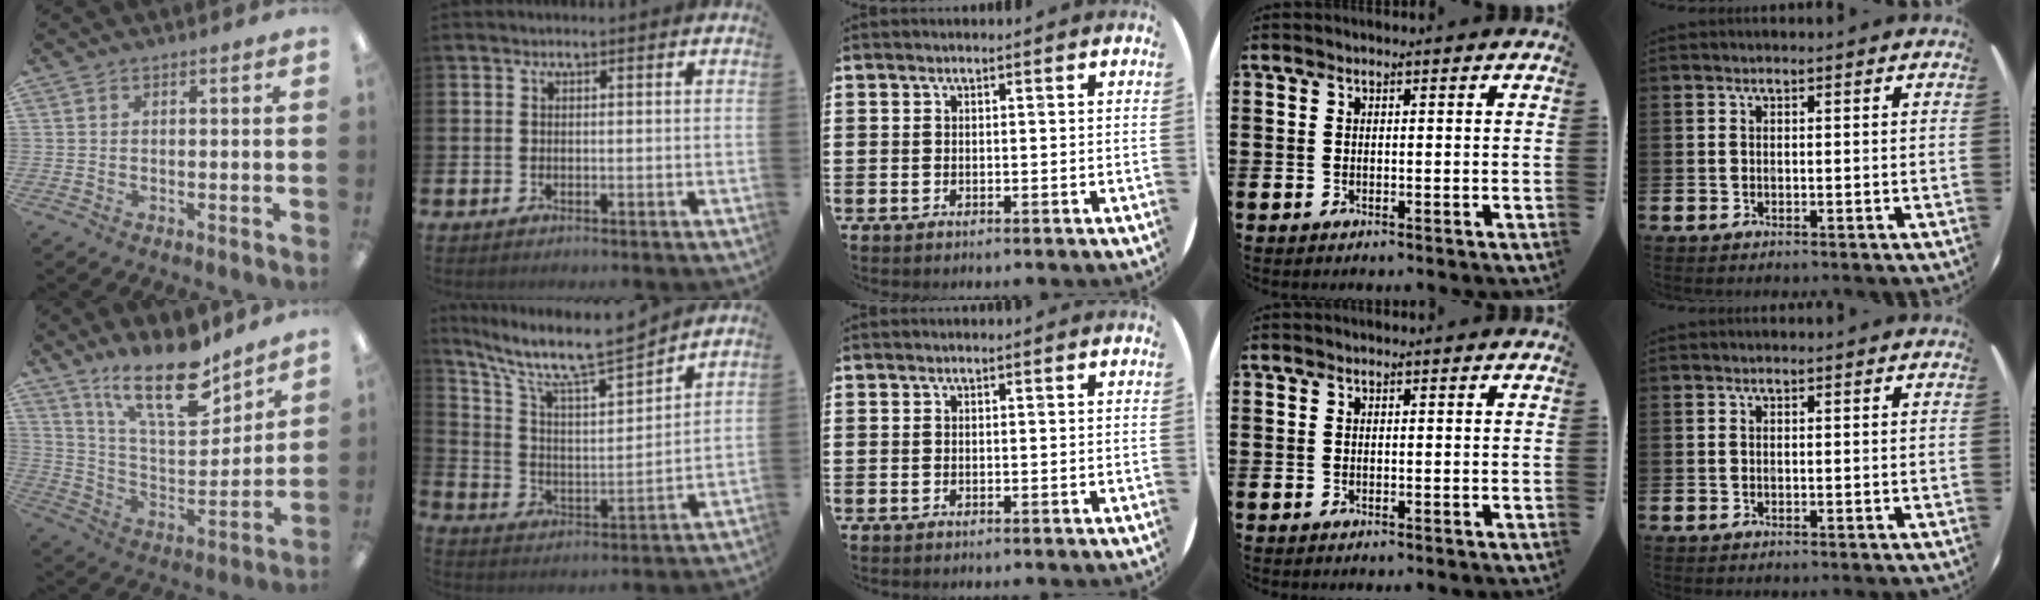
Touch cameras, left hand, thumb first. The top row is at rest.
{"thumb": {"total": 19.5, "force": [13.5, 7.3, 12.1], "torque": [-0.198, -0.086, 0.231]}, "index": {"total": 10.1, "force": [9.0, 1.2, 4.5], "torque": [-0.121, -0.063, 0.150]}}